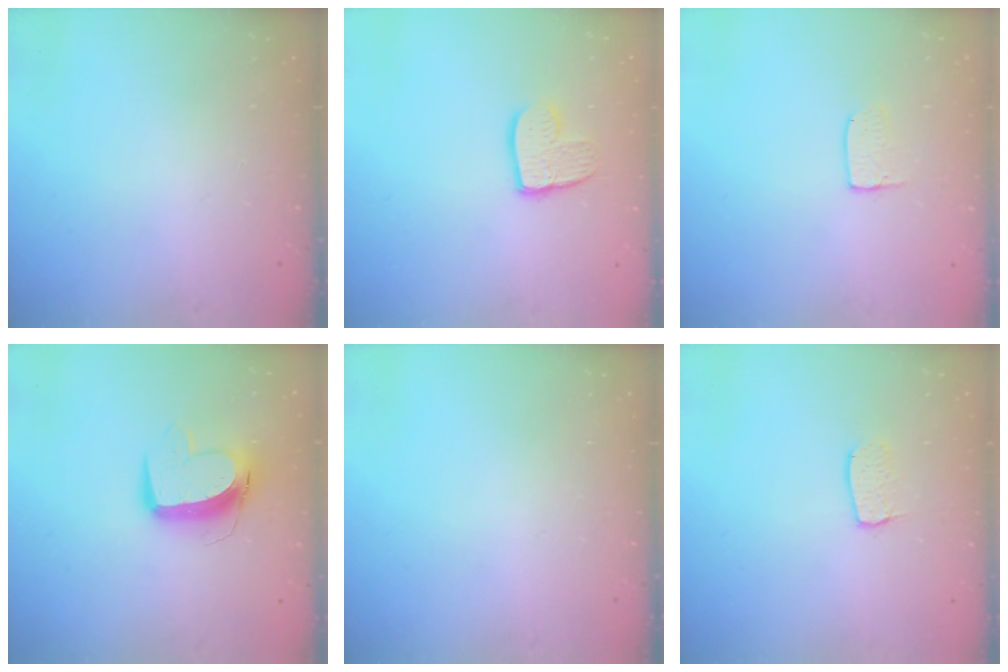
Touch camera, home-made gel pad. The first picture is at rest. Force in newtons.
{"total": 8.9, "press": 8.9, "slide": 0.4}
{"total": 3.6, "press": 3.5, "slide": 0.2}
{"total": 11.7, "press": 11.6, "slide": 1.5}
{"total": 0.0}
{"total": 6.0, "press": 6.0, "slide": 0.5}